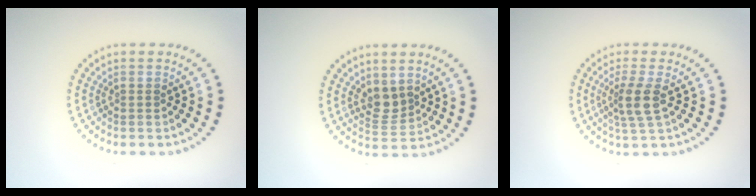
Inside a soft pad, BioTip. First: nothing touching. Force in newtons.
{"total": 2.2, "press": 1.8, "slide": 1.4}
{"total": 2.7, "press": 2.2, "slide": 1.6}